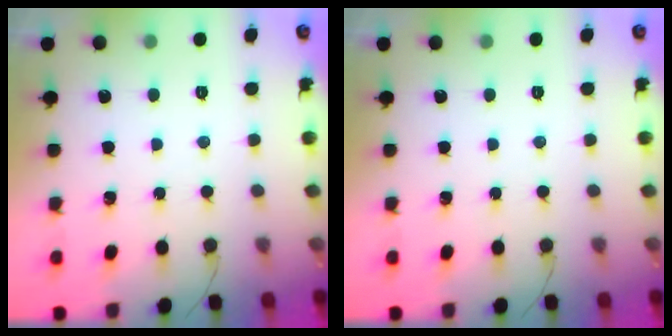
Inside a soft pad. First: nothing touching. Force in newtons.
{"total": 0.0}